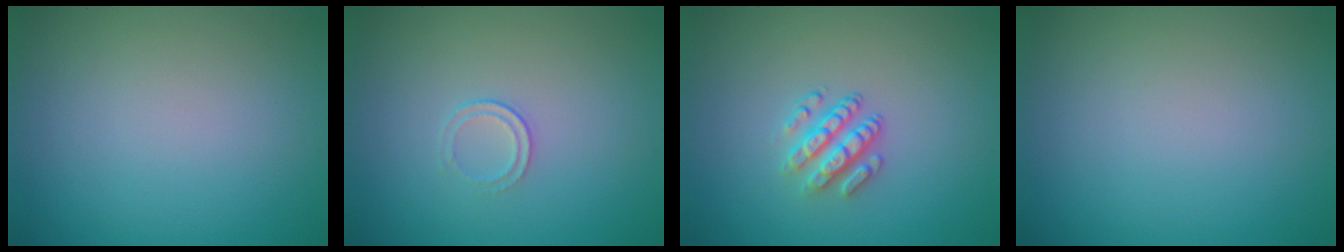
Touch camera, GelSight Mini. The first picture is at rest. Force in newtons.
{"total": 1.0, "press": 0.5, "slide": 0.9}
{"total": 2.8, "press": 2.4, "slide": 1.5}
{"total": 0.0}